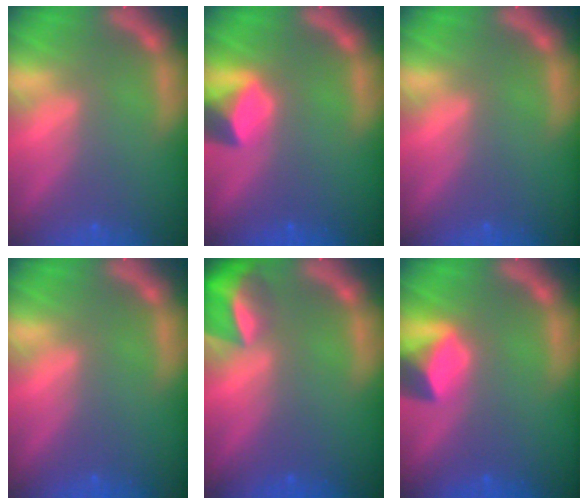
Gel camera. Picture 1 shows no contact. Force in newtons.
{"total": 3.4}
{"total": 0.0}
{"total": 0.0}
{"total": 5.5}
{"total": 4.0}